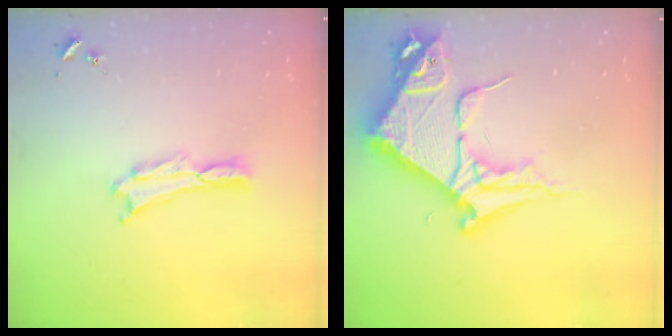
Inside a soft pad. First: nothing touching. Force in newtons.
{"total": 10.1, "press": 10.0, "slide": 1.1}